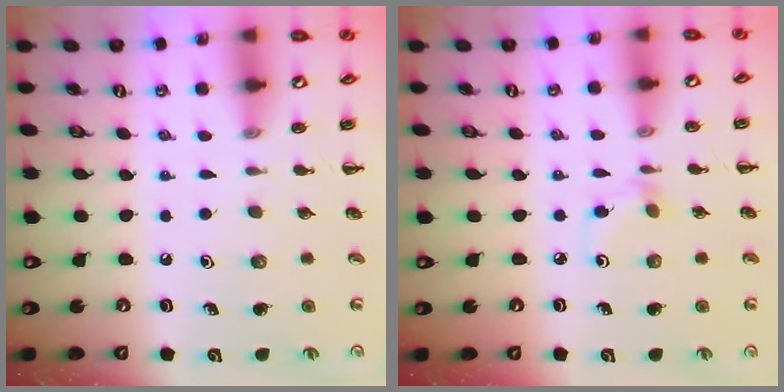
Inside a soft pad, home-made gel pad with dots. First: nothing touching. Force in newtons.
{"total": 2.6, "press": 2.4, "slide": 1.1}